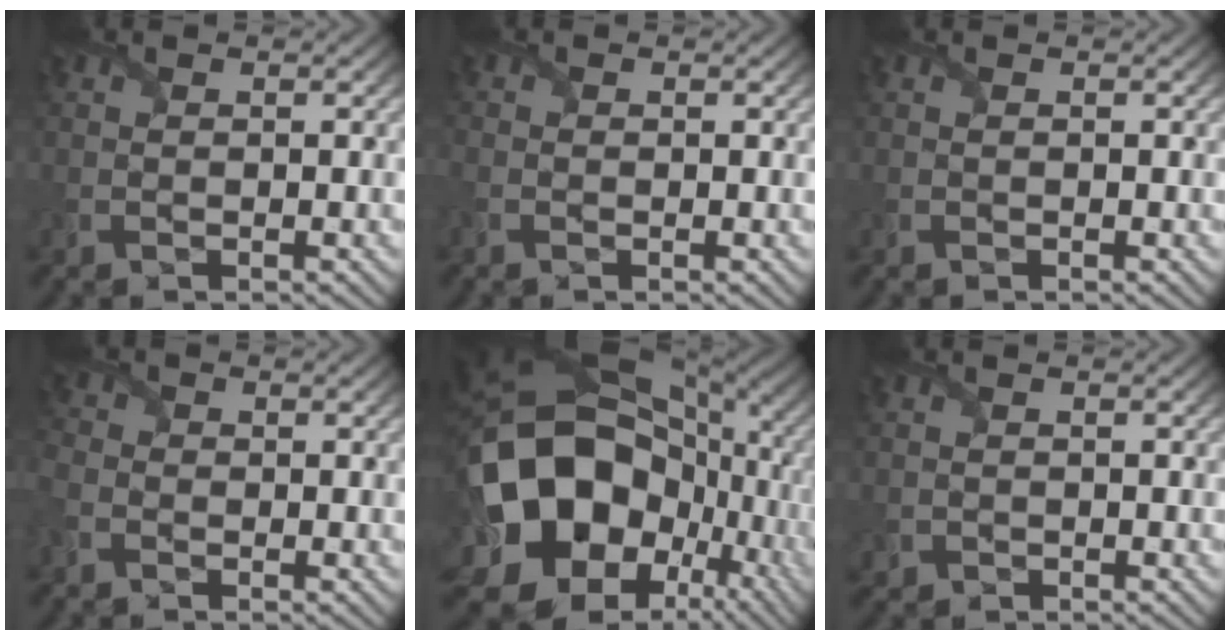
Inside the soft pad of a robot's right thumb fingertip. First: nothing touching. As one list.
[{"total": 1.0, "force": [-0.4, 0.8, 0.5], "torque": [-0.011, -0.006, -0.005]}, {"total": 0.0}, {"total": 2.8, "force": [-1.3, 2.2, 1.1], "torque": [-0.040, -0.006, -0.035]}, {"total": 21.7, "force": [-1.0, 17.3, 13.0], "torque": [-0.320, -0.042, 0.014]}, {"total": 0.8, "force": [-0.3, 0.8, 0.0], "torque": [0.001, -0.007, -0.007]}]